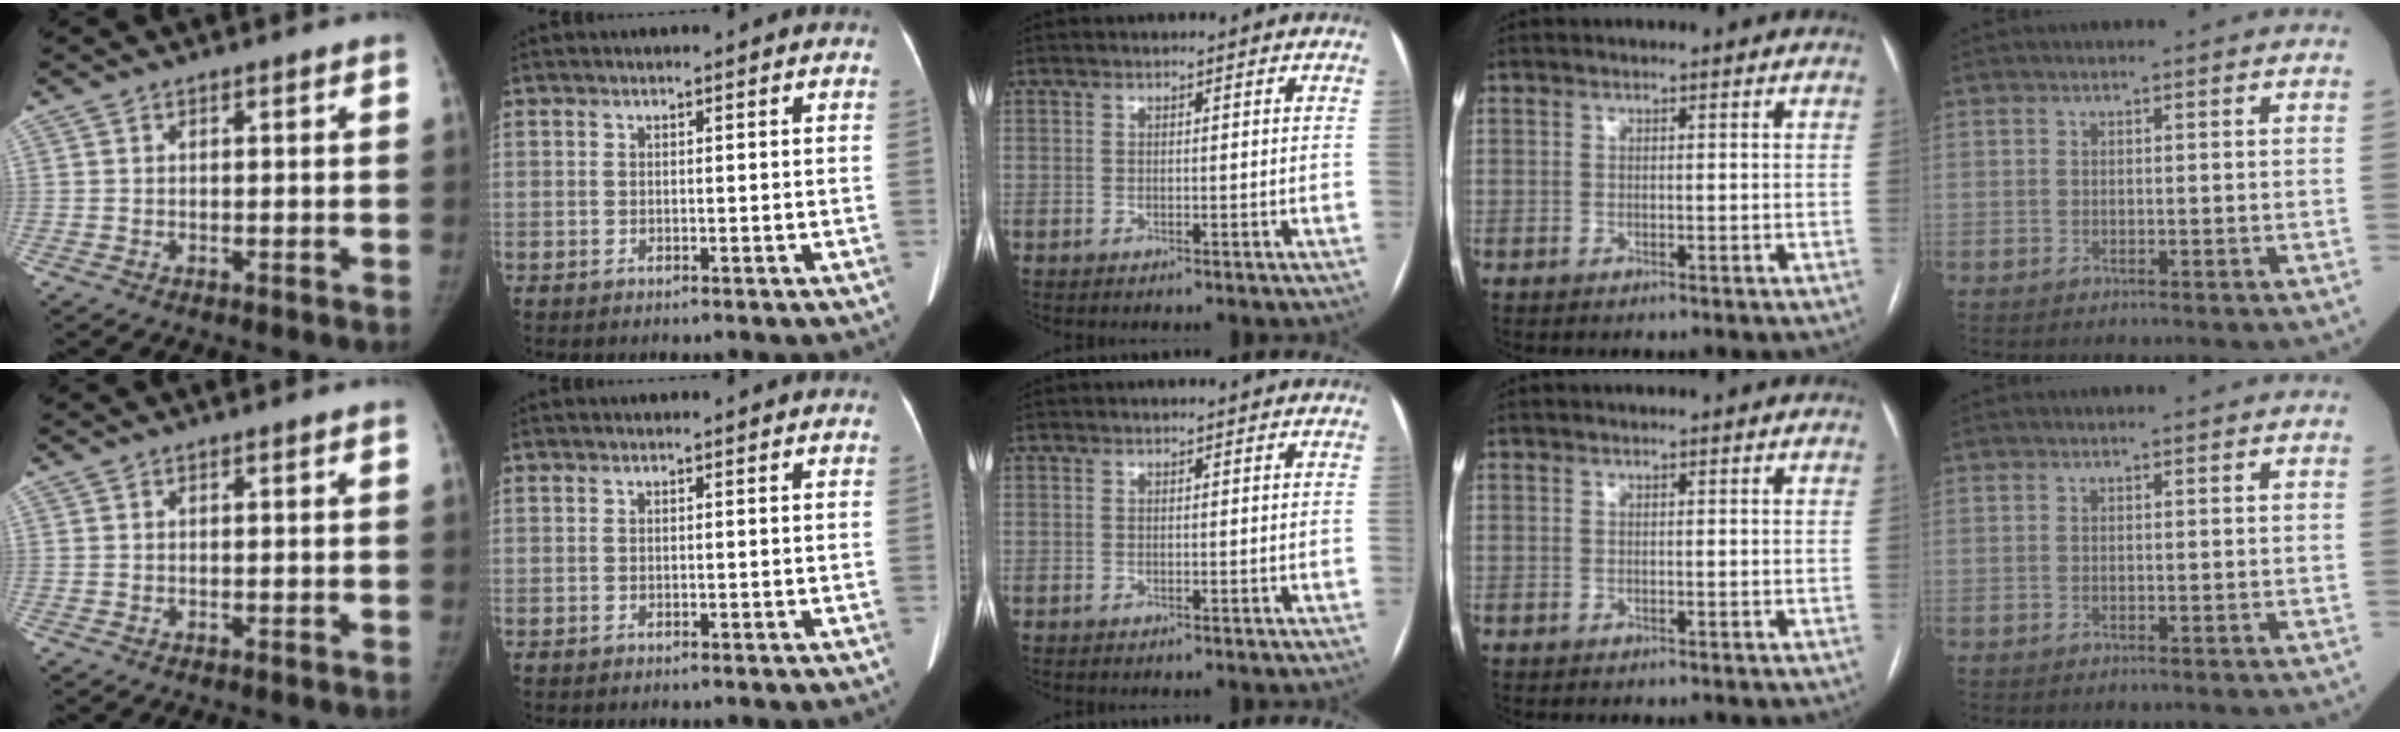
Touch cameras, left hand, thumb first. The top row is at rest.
{}